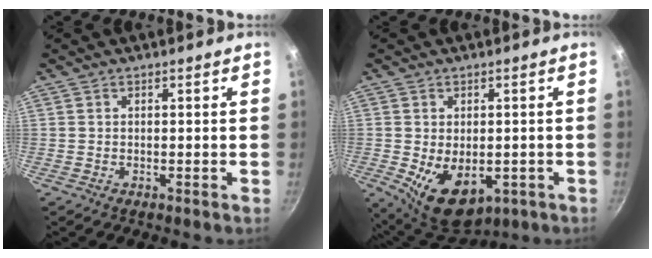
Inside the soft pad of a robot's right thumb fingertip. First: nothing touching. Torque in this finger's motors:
{"motor_torque": [-0.25, 0.78, 0.60, 0.61, 0.27]}